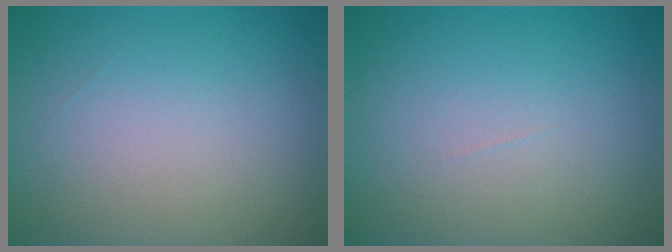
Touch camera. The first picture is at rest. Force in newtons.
{"total": 0.0}